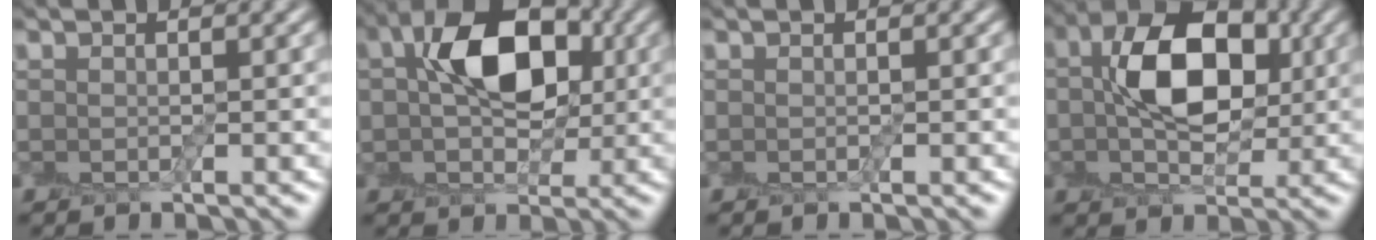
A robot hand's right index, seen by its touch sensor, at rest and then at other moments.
{"total": 10.0, "force": [1.9, 6.2, 7.6], "torque": [-0.119, 0.013, 0.026]}
{"total": 0.0}
{"total": 9.0, "force": [1.1, 5.4, 7.1], "torque": [-0.127, 0.012, 0.012]}